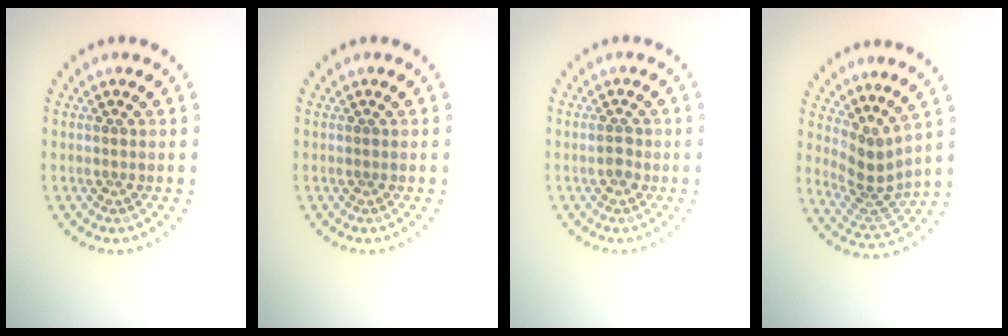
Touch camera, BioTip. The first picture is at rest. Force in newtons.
{"total": 0.0}
{"total": 1.3, "press": 1.3, "slide": 0.2}
{"total": 3.2, "press": 2.2, "slide": 2.3}